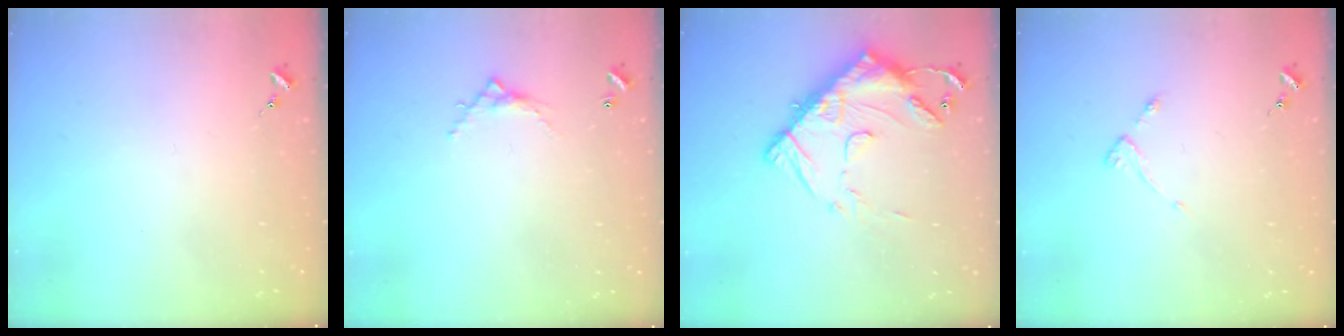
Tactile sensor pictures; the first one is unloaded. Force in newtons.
{"total": 5.2, "press": 5.2, "slide": 0.2}
{"total": 16.8, "press": 16.7, "slide": 1.2}
{"total": 2.8, "press": 2.7, "slide": 0.5}